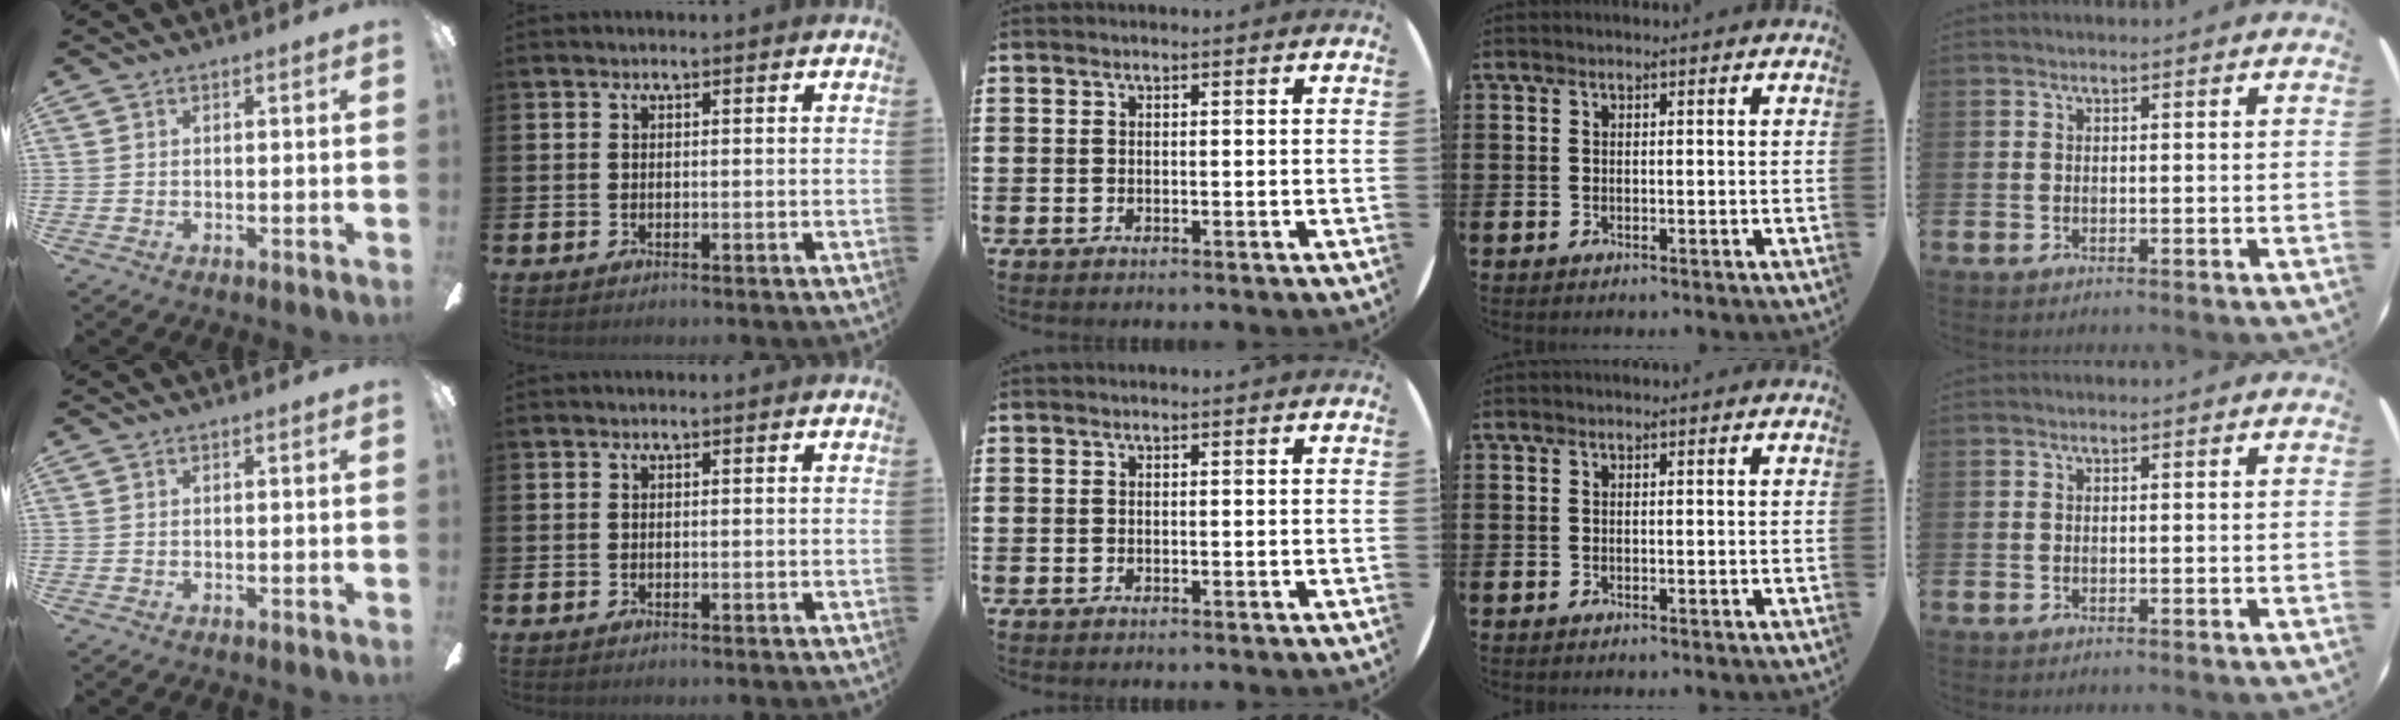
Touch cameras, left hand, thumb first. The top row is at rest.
{}